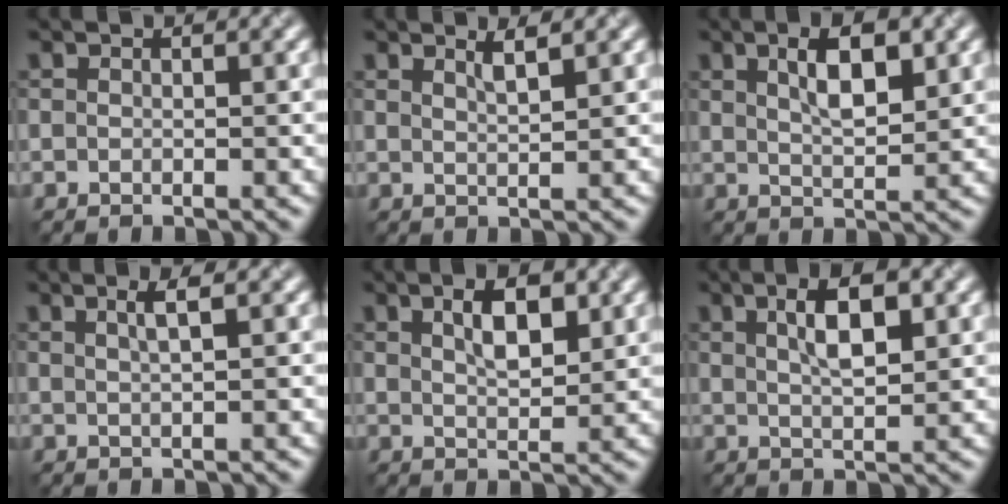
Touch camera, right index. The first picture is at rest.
{"total": 0.9, "force": [0.7, -0.1, 0.6], "torque": [-0.010, 0.007, 0.019]}
{"total": 3.5, "force": [1.3, 0.8, 3.1], "torque": [-0.059, 0.009, 0.032]}
{"total": 1.1, "force": [0.3, 0.1, 1.1], "torque": [-0.022, 0.009, 0.012]}
{"total": 2.6, "force": [1.1, 0.7, 2.2], "torque": [-0.046, 0.010, 0.031]}
{"total": 3.5, "force": [1.1, 0.8, 3.3], "torque": [-0.062, 0.013, 0.027]}